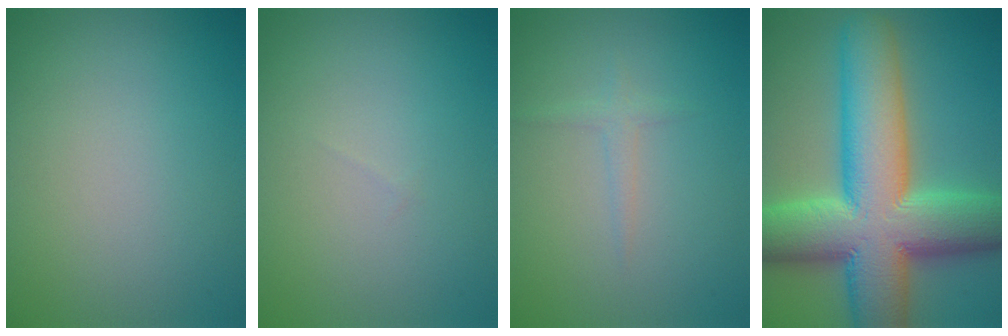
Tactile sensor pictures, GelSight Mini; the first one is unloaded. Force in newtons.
{"total": 0.0}
{"total": 1.1, "press": 1.1, "slide": 0.0}
{"total": 15.4, "press": 15.4, "slide": 0.6}